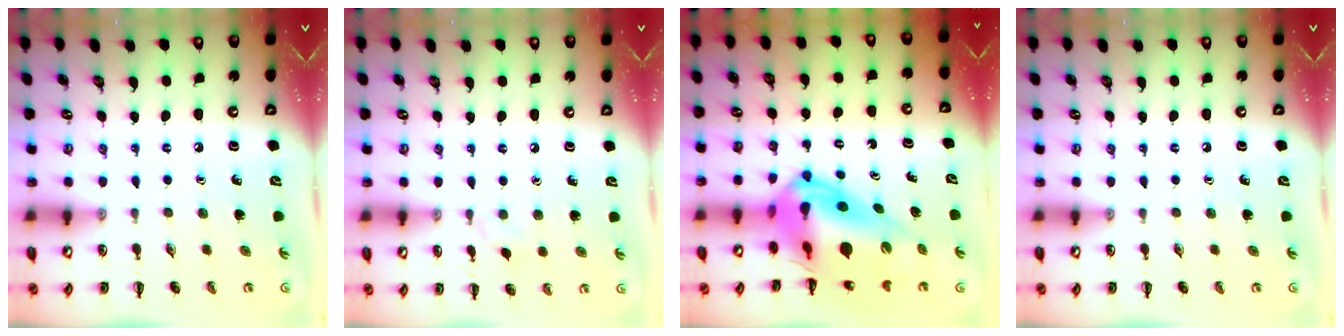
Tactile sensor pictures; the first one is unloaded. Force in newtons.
{"total": 3.7, "press": 3.4, "slide": 1.4}
{"total": 19.0, "press": 18.1, "slide": 6.0}
{"total": 0.0}